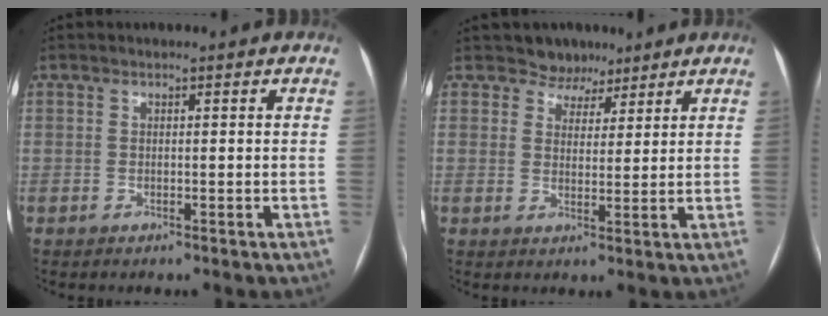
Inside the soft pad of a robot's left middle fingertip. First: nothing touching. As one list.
[{"total": 4.3, "force": [3.3, 2.6, -0.1], "torque": [0.010, 0.001, 0.049]}]